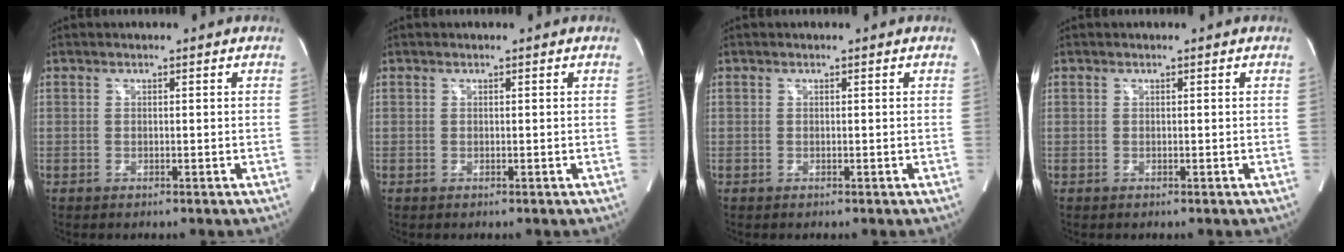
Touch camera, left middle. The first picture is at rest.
{"total": 0.0}
{"total": 0.0}
{"total": 0.0}